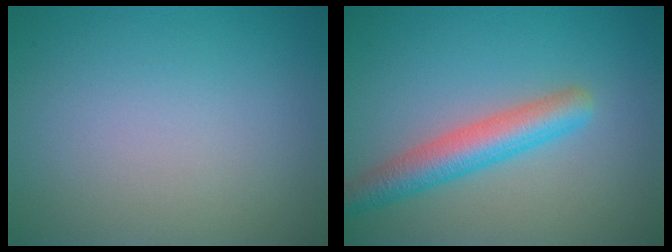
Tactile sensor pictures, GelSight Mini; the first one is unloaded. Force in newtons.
{"total": 4.4, "press": 4.4, "slide": 0.2}